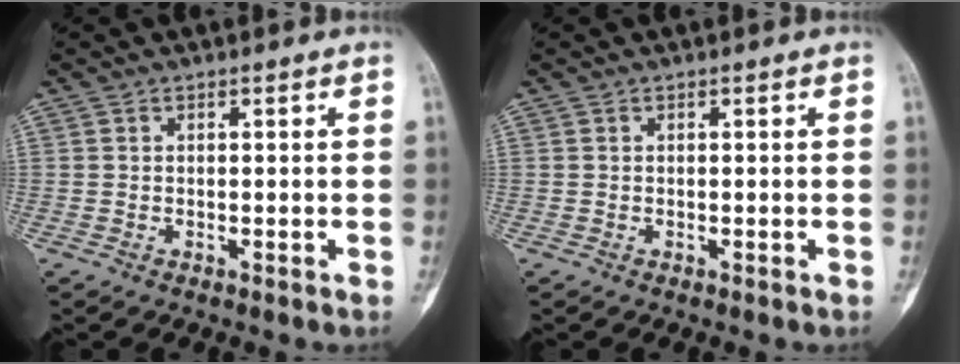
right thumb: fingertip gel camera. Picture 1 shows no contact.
{"total": 0.0}